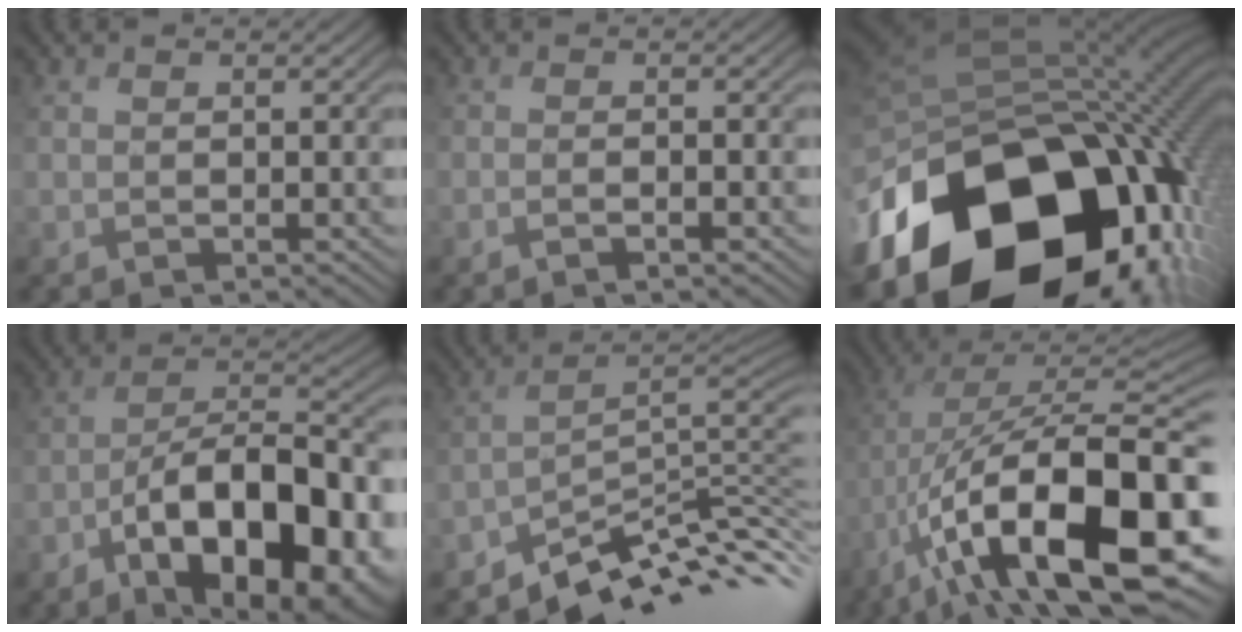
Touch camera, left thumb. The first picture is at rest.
{"total": 1.7, "force": [-1.2, 0.2, 1.3], "torque": [-0.025, 0.008, -0.027]}
{"total": 20.7, "force": [-8.2, 15.2, 11.5], "torque": [-0.256, -0.048, -0.101]}
{"total": 17.1, "force": [-8.2, 7.8, 12.9], "torque": [-0.188, -0.007, -0.117]}
{"total": 7.9, "force": [-5.4, 2.2, 5.4], "torque": [-0.092, 0.004, -0.088]}
{"total": 18.2, "force": [-5.5, 8.3, 15.2], "torque": [-0.266, -0.007, -0.083]}